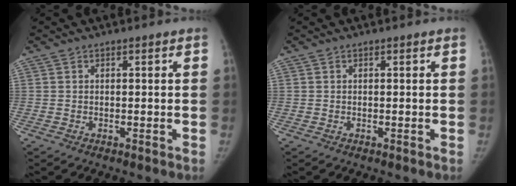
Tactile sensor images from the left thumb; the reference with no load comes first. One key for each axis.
{"total": 0.0}